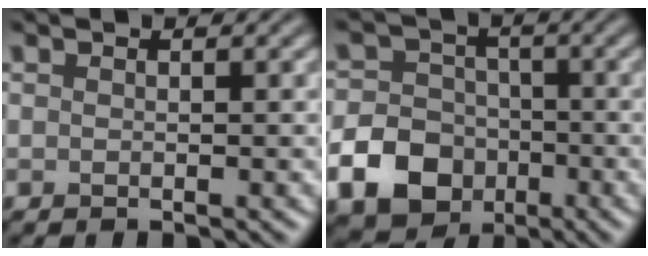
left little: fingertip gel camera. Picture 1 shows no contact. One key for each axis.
{"total": 11.8, "fx": -5.1, "fy": 9.9, "fz": 3.9, "tx": -0.071, "ty": -0.041, "tz": -0.114}